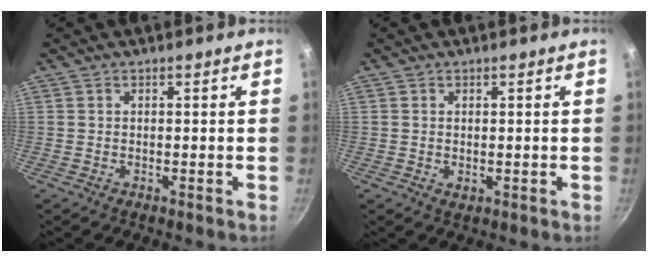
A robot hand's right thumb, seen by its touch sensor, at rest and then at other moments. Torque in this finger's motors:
{"motor_torque": [-0.35, 0.04, 0.10, 0.28, -0.03]}